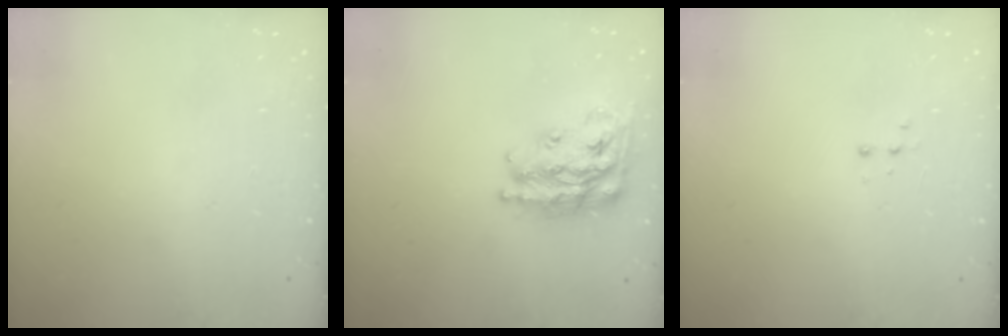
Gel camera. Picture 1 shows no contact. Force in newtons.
{"total": 22.0, "press": 21.9, "slide": 1.4}
{"total": 3.0, "press": 2.9, "slide": 0.7}